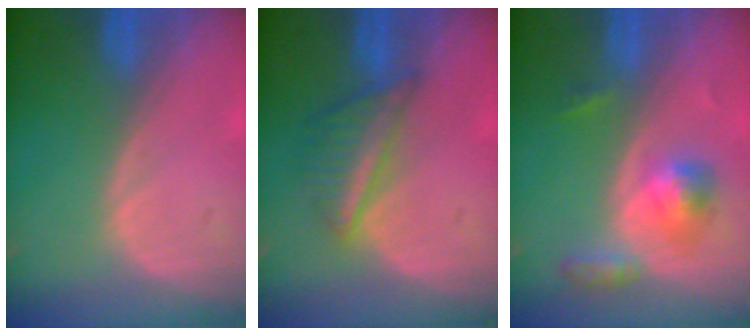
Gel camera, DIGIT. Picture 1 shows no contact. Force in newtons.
{"total": 5.3, "press": 5.2, "slide": 1.1}
{"total": 5.2, "press": 4.9, "slide": 1.7}